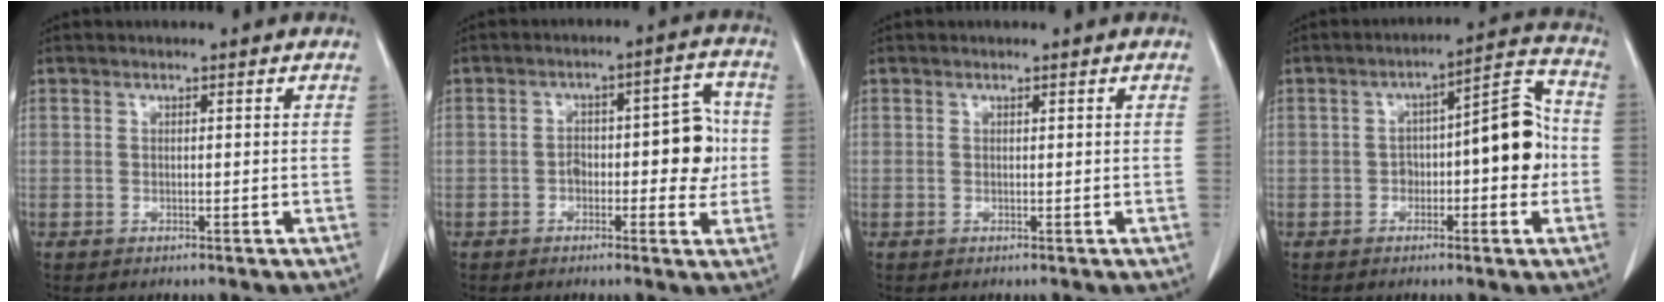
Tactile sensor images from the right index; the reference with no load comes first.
{"total": 8.4, "force": [-0.9, 3.5, 7.5], "torque": [-0.093, 0.030, -0.011]}
{"total": 0.0}
{"total": 10.6, "force": [-1.1, 3.6, 9.9], "torque": [-0.134, 0.044, -0.013]}